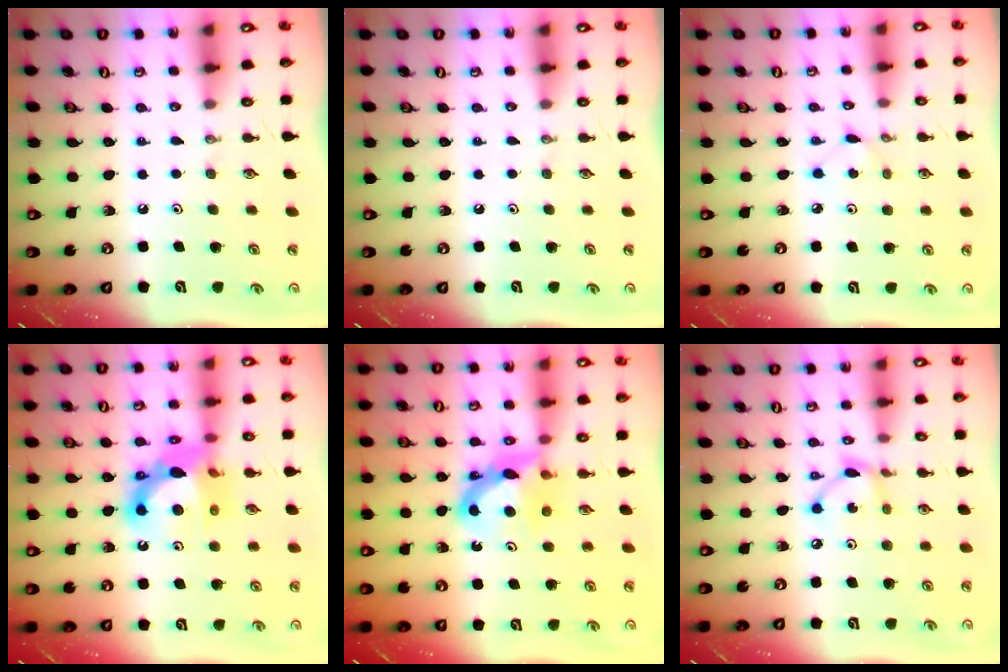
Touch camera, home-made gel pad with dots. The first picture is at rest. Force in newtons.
{"total": 0.0}
{"total": 2.9, "press": 2.8, "slide": 0.4}
{"total": 14.1, "press": 14.1, "slide": 1.1}
{"total": 7.5, "press": 7.5, "slide": 0.4}
{"total": 6.3, "press": 6.3, "slide": 0.2}